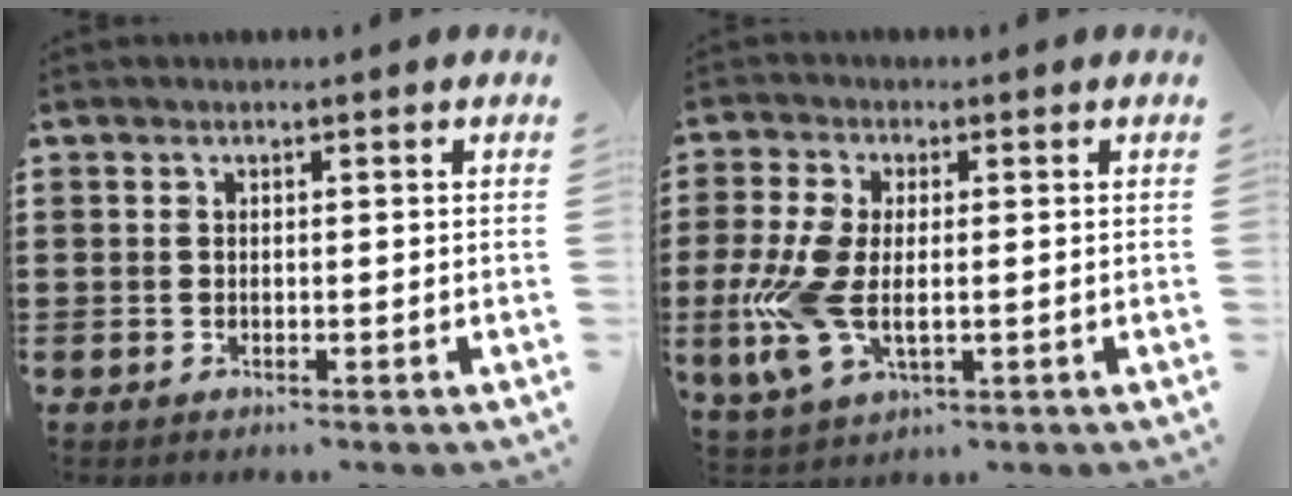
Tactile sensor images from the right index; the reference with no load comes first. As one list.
[{"total": 8.7, "force": [-1.1, 4.6, 7.3], "torque": [-0.183, -0.013, -0.023]}]